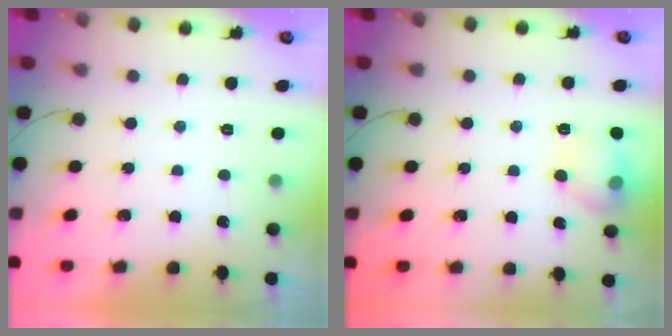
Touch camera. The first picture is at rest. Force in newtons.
{"total": 9.5, "press": 9.5, "slide": 0.5}